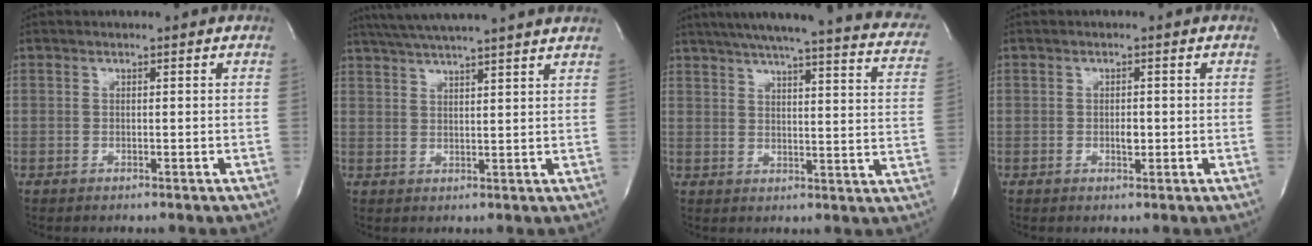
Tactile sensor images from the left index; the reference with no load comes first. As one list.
[{"total": 15.1, "force": [13.2, -0.4, 7.4], "torque": [-0.133, 0.031, 0.181]}, {"total": 28.1, "force": [23.8, 2.8, 14.7], "torque": [-0.199, -0.029, 0.277]}, {"total": 1.5, "force": [-0.2, 0.8, 1.3], "torque": [-0.023, 0.001, -0.002]}]